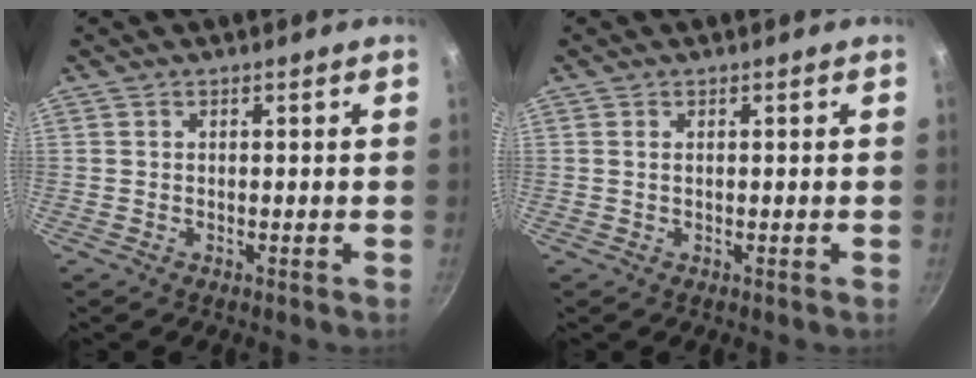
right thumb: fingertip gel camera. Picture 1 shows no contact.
{"total": 0.6, "force": [0.2, 0.3, 0.4], "torque": [-0.009, 0.001, 0.003]}